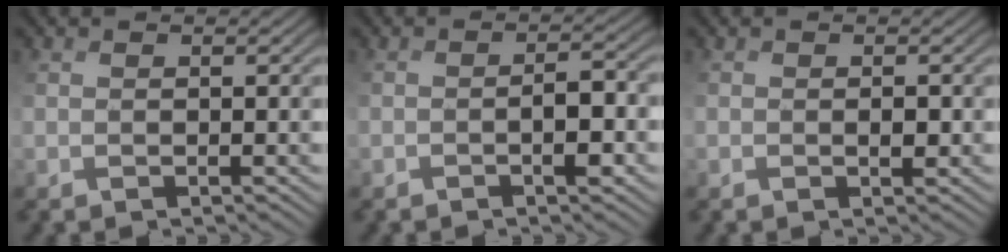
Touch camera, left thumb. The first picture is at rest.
{"total": 3.5, "force": [-1.6, 1.2, 2.8], "torque": [-0.034, 0.009, -0.022]}
{"total": 1.6, "force": [0.1, 1.1, 1.2], "torque": [-0.023, -0.001, 0.006]}